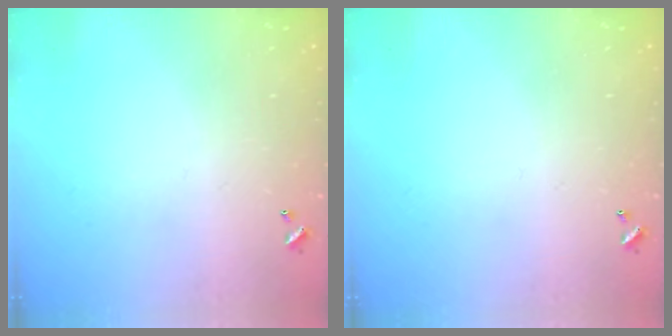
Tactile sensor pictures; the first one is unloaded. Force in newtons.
{"total": 0.0}